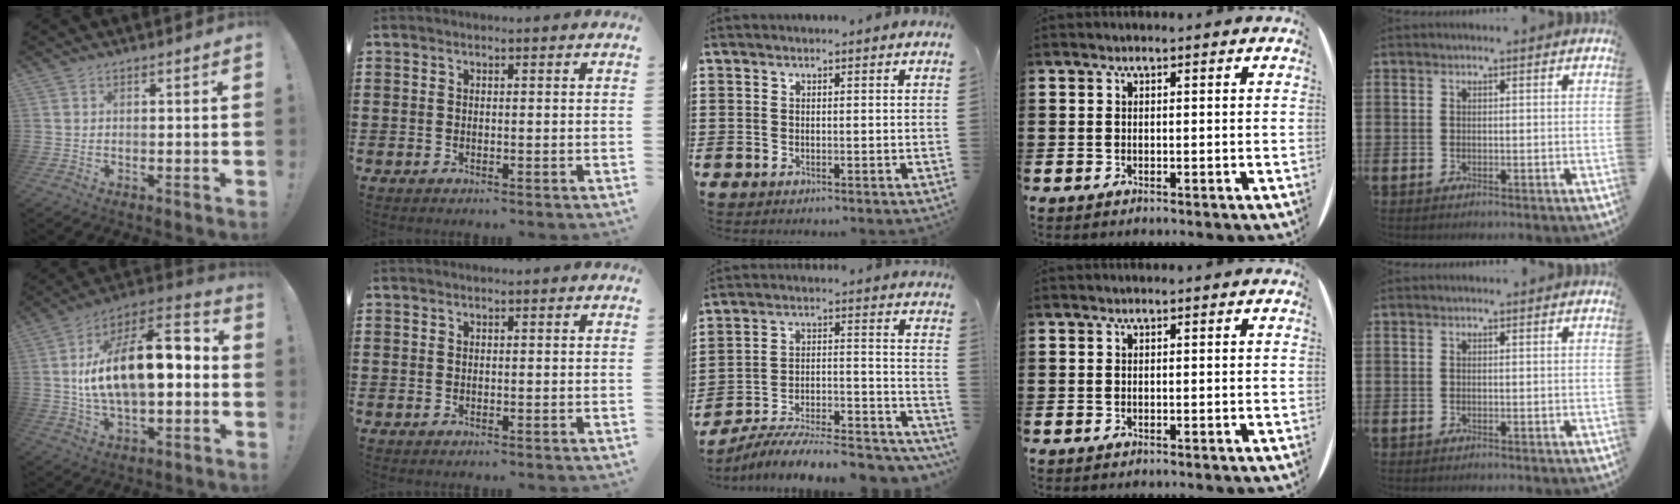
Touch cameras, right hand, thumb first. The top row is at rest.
{"thumb": {"total": 19.8, "force": [1.2, 9.3, 17.4], "torque": [-0.282, -0.006, 0.020]}, "middle": {"total": 8.2, "force": [-7.5, 0.8, 3.1], "torque": [-0.039, 0.006, -0.147]}}